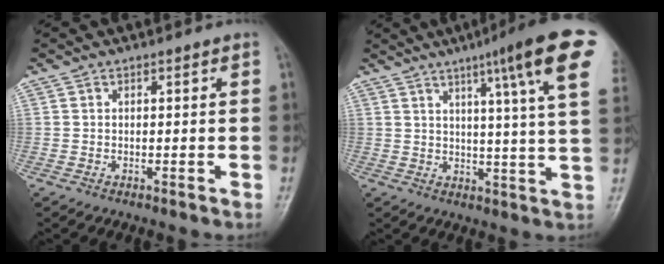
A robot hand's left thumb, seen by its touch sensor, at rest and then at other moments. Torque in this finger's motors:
{"motor_torque": [1.04, 0.21, 1.78, -0.99, 0.31]}